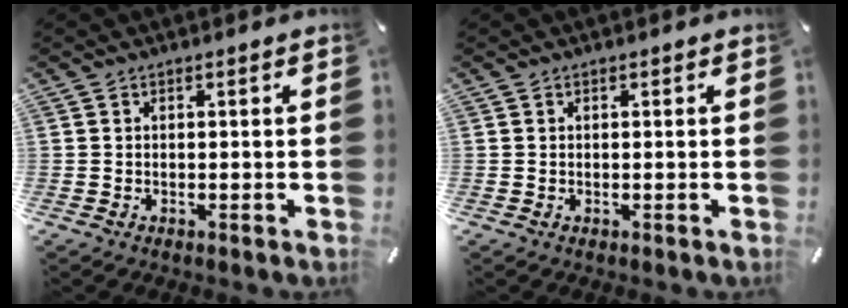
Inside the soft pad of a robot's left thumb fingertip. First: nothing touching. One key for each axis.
{"total": 0.0}